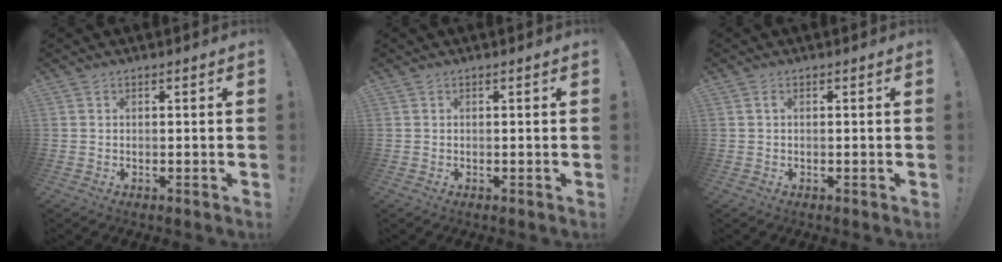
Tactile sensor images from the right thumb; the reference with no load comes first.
{"total": 0.0}
{"total": 0.8, "force": [0.0, 0.1, 0.8], "torque": [-0.016, 0.002, 0.000]}